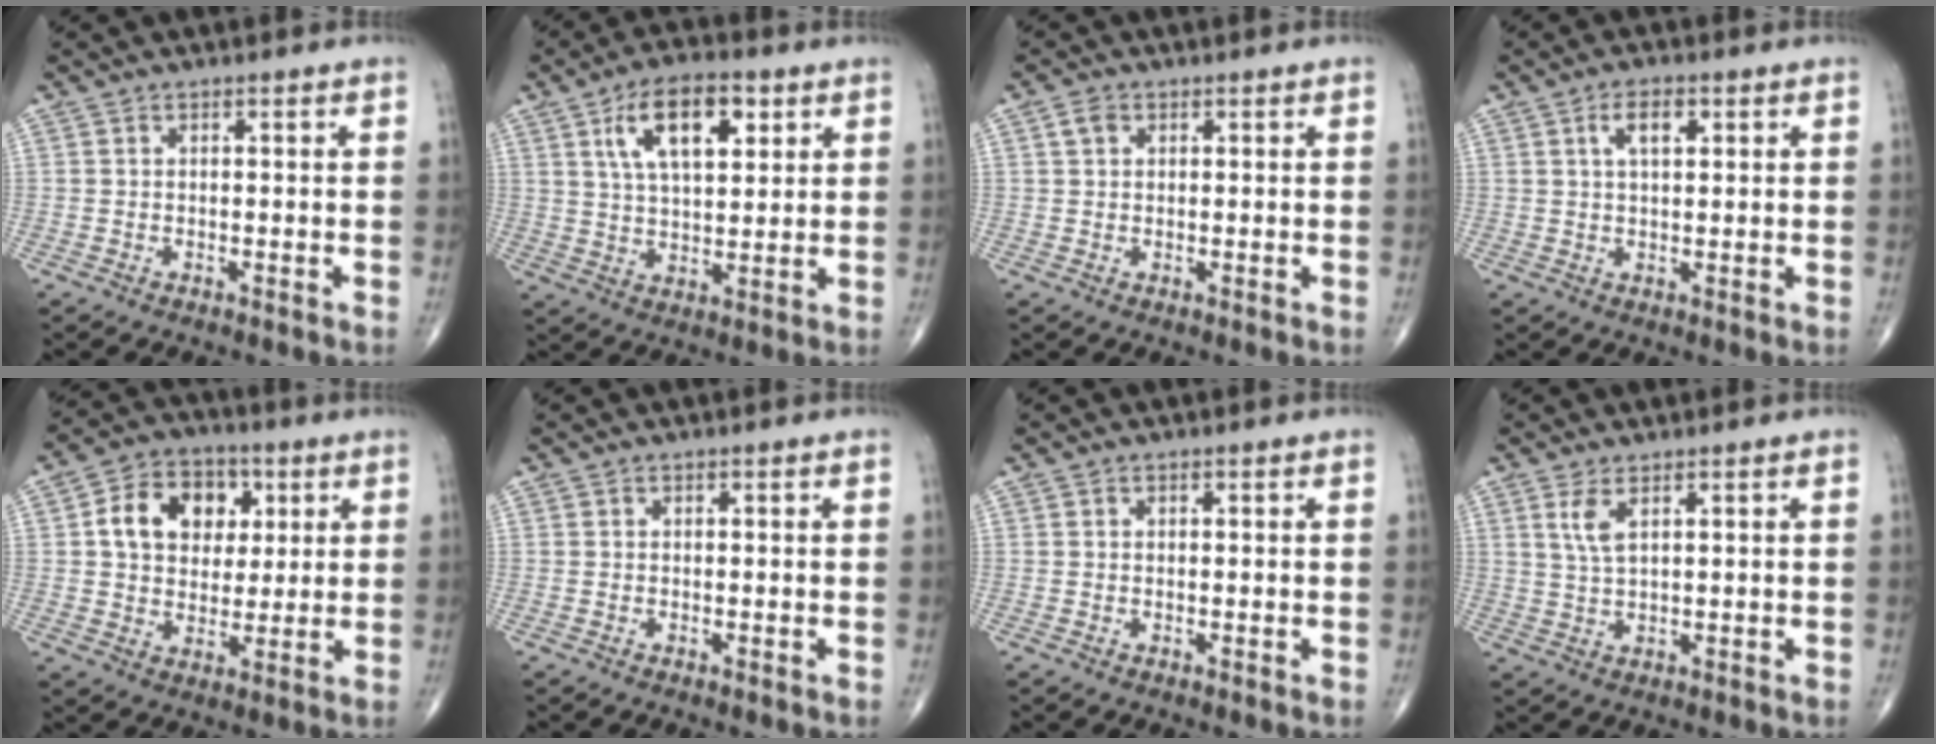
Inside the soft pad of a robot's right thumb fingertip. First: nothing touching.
{"total": 12.2, "force": [5.0, 5.9, 9.4], "torque": [-0.143, -0.010, 0.089]}
{"total": 2.1, "force": [0.8, 1.6, 1.1], "torque": [-0.019, 0.004, 0.014]}
{"total": 4.5, "force": [1.7, 2.1, 3.6], "torque": [-0.058, 0.001, 0.030]}
{"total": 12.5, "force": [3.1, 9.5, 7.6], "torque": [-0.089, 0.004, 0.047]}
{"total": 0.0}
{"total": 0.0}
{"total": 3.6, "force": [1.8, 1.2, 2.9], "torque": [-0.065, -0.007, 0.043]}